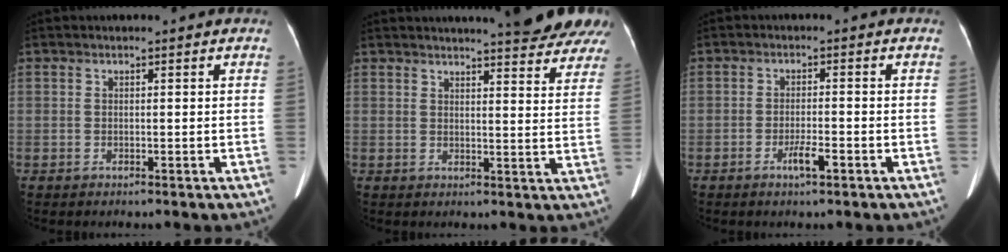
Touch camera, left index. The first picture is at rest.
{"total": 14.5, "force": [13.0, 2.0, 6.0], "torque": [-0.060, -0.028, 0.133]}
{"total": 2.8, "force": [-1.6, 0.2, 2.3], "torque": [-0.042, -0.002, -0.028]}